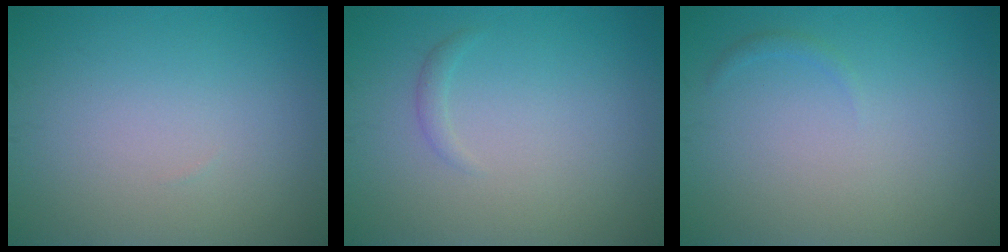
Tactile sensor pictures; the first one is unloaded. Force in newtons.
{"total": 0.7, "press": 0.7, "slide": 0.0}
{"total": 0.6, "press": 0.6, "slide": 0.0}